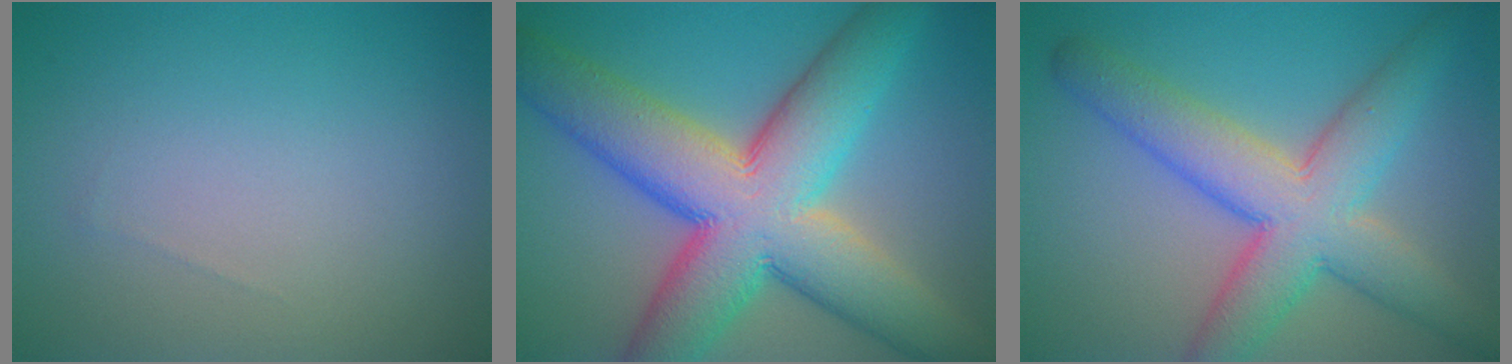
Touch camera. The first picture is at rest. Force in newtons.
{"total": 13.9, "press": 13.9, "slide": 0.6}
{"total": 8.2, "press": 8.2, "slide": 0.2}